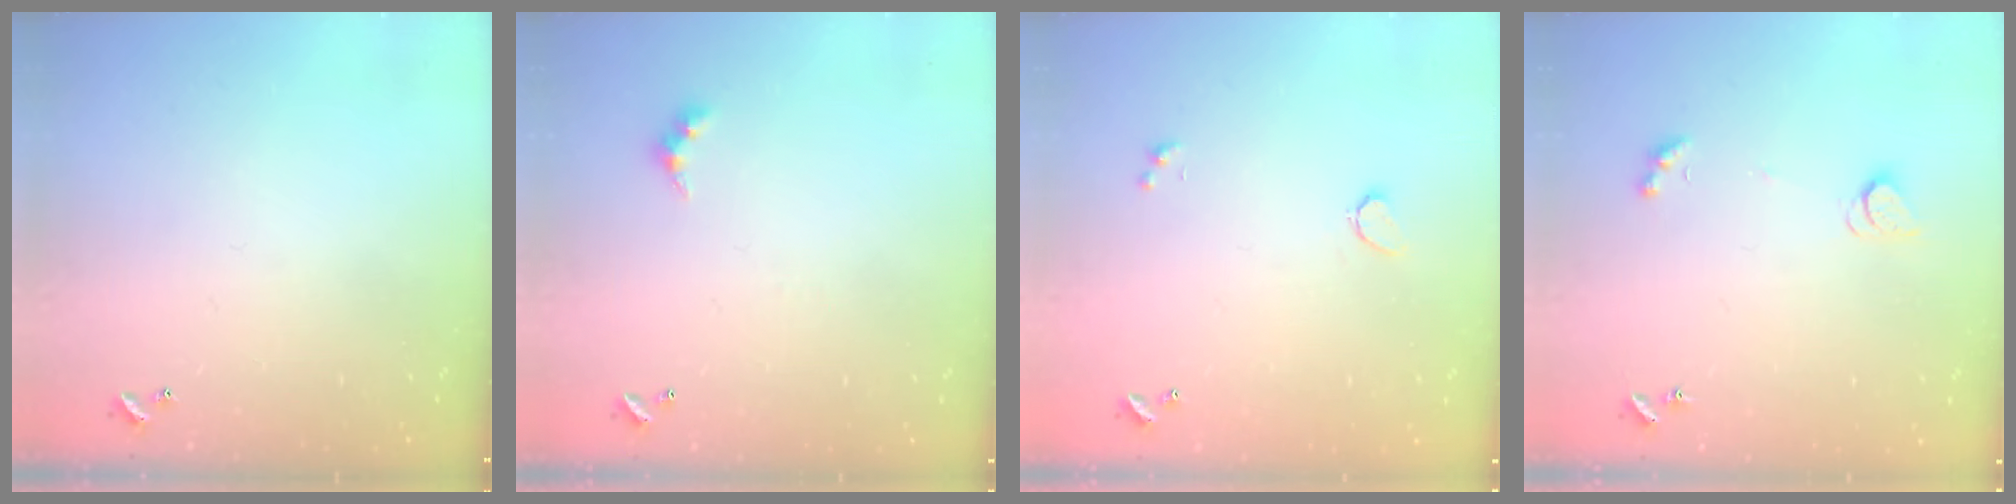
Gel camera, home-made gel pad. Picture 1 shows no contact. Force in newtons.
{"total": 2.4, "press": 2.4, "slide": 0.5}
{"total": 0.6, "press": 0.4, "slide": 0.5}
{"total": 2.1, "press": 2.1, "slide": 0.4}